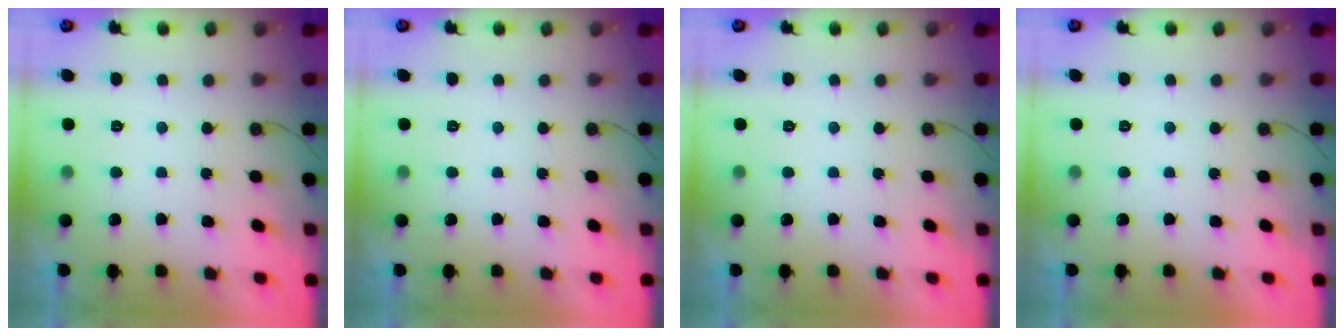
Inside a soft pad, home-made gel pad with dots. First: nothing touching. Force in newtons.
{"total": 0.0}
{"total": 0.0}
{"total": 2.0, "press": 2.0, "slide": 0.1}